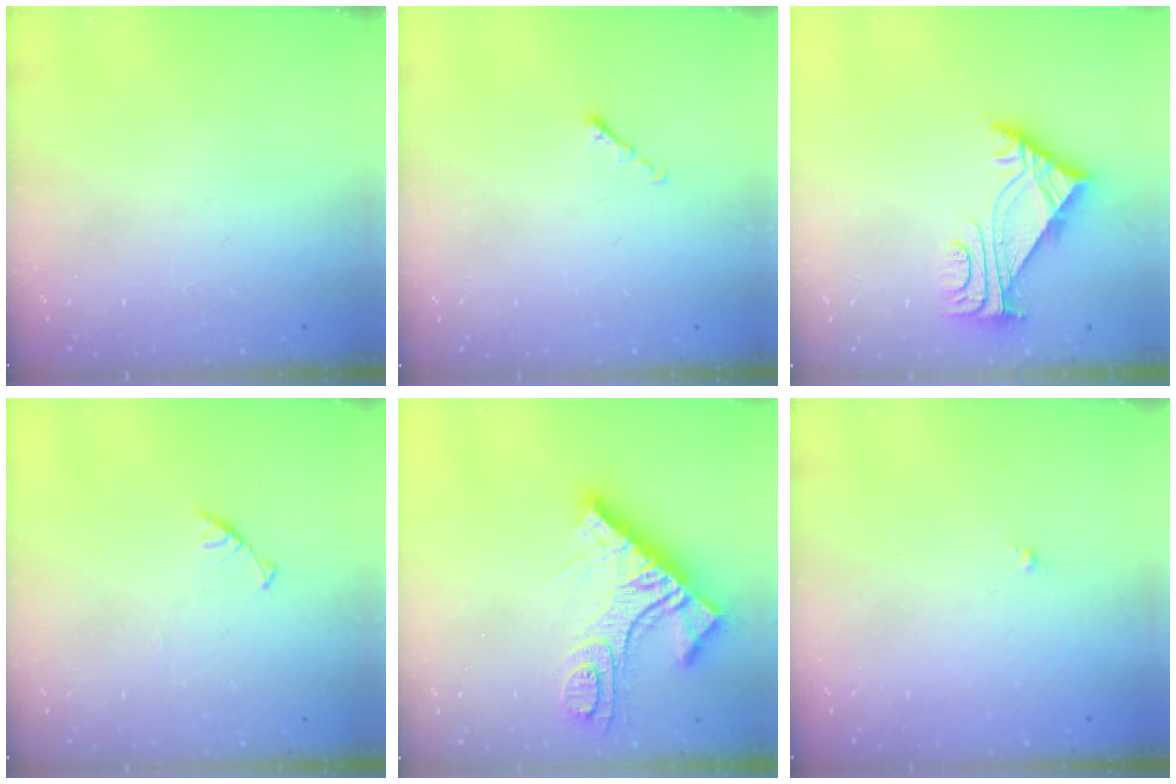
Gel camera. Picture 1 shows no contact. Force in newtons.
{"total": 0.6, "press": 0.5, "slide": 0.2}
{"total": 5.4, "press": 5.2, "slide": 1.1}
{"total": 3.0, "press": 3.0, "slide": 0.3}
{"total": 15.9, "press": 15.8, "slide": 1.7}
{"total": 0.0}